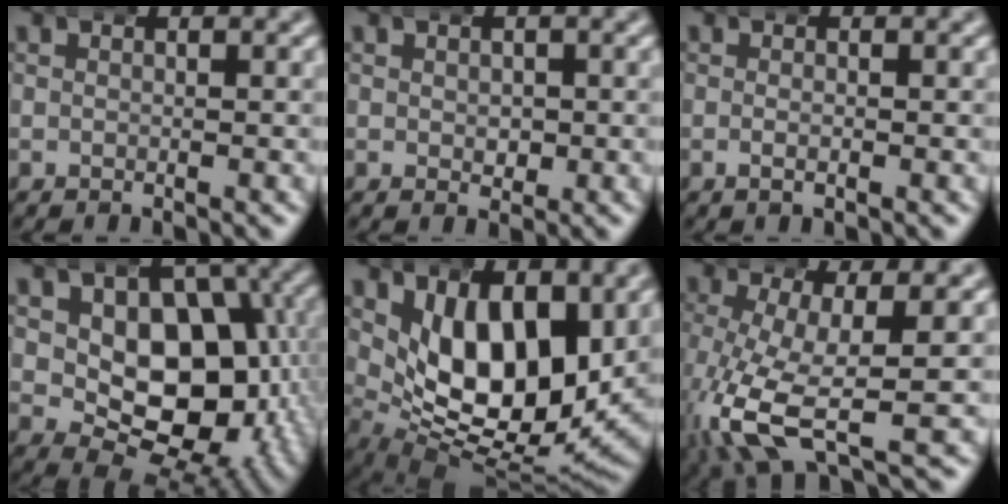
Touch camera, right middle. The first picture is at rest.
{"total": 1.0, "force": [0.0, 0.7, 0.7], "torque": [-0.008, -0.006, 0.003]}
{"total": 0.6, "force": [-0.2, 0.0, 0.6], "torque": [-0.008, -0.002, -0.005]}
{"total": 12.4, "force": [0.2, 9.1, 8.5], "torque": [-0.134, -0.036, 0.008]}
{"total": 14.0, "force": [1.6, 8.4, 11.1], "torque": [-0.186, -0.036, 0.033]}
{"total": 7.8, "force": [-1.9, 3.4, 6.7], "torque": [-0.148, -0.037, -0.013]}